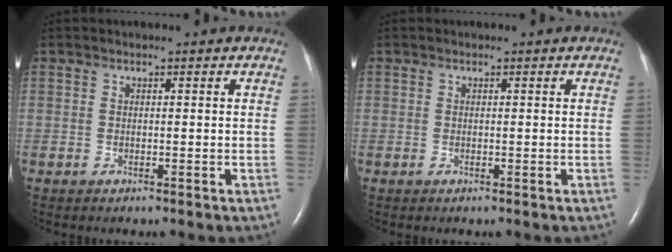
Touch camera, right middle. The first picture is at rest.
{"total": 0.0}